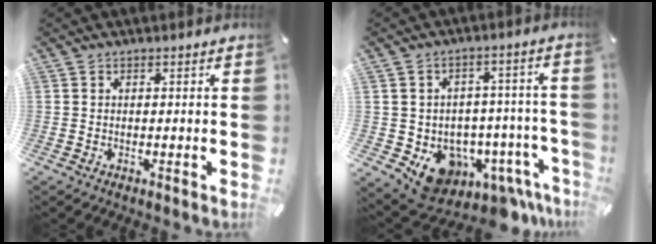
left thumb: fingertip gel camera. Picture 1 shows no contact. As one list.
[{"total": 10.7, "force": [-5.7, 7.3, 5.3], "torque": [-0.063, 0.006, -0.089]}]